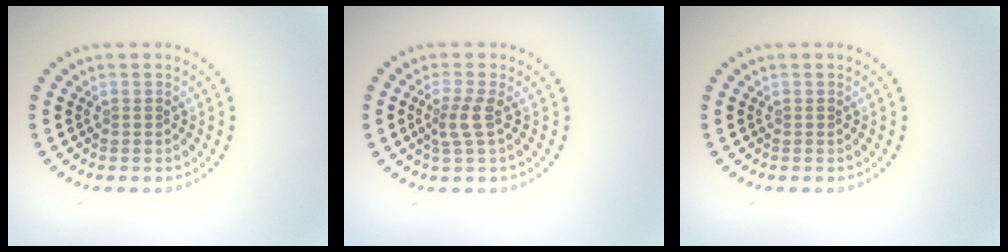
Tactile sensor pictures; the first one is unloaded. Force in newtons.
{"total": 2.0, "press": 1.6, "slide": 1.3}
{"total": 0.0}